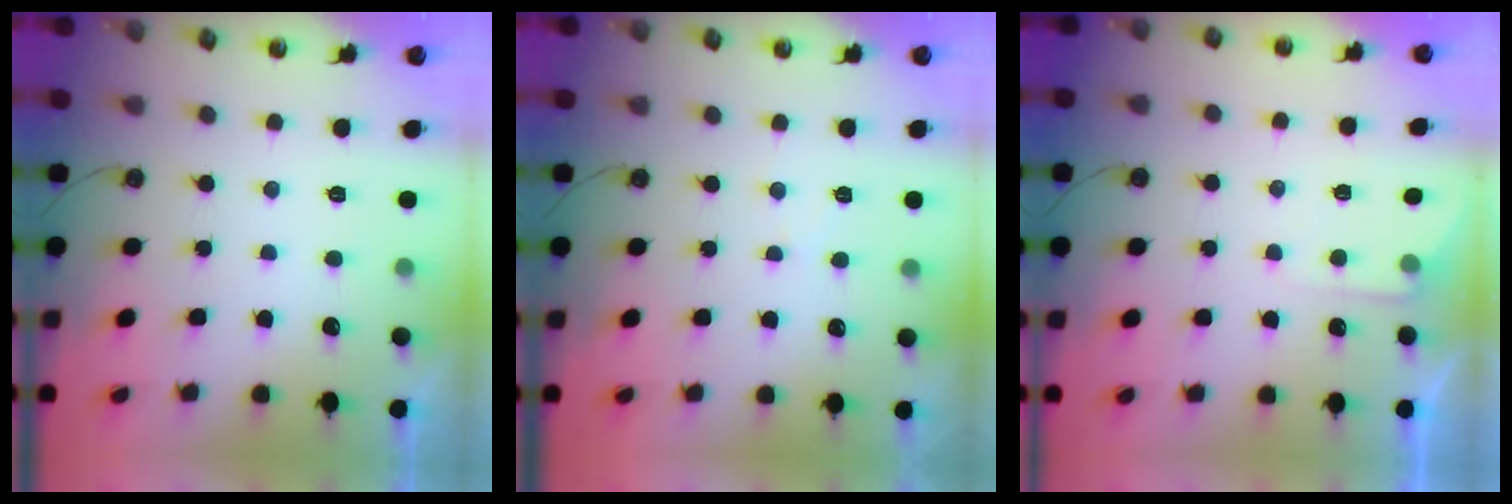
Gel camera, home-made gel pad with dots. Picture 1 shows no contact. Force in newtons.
{"total": 3.9, "press": 3.9, "slide": 0.7}
{"total": 4.1, "press": 4.0, "slide": 0.6}